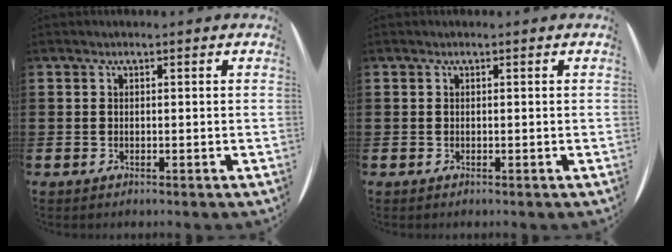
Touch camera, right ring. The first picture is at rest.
{"total": 0.0}